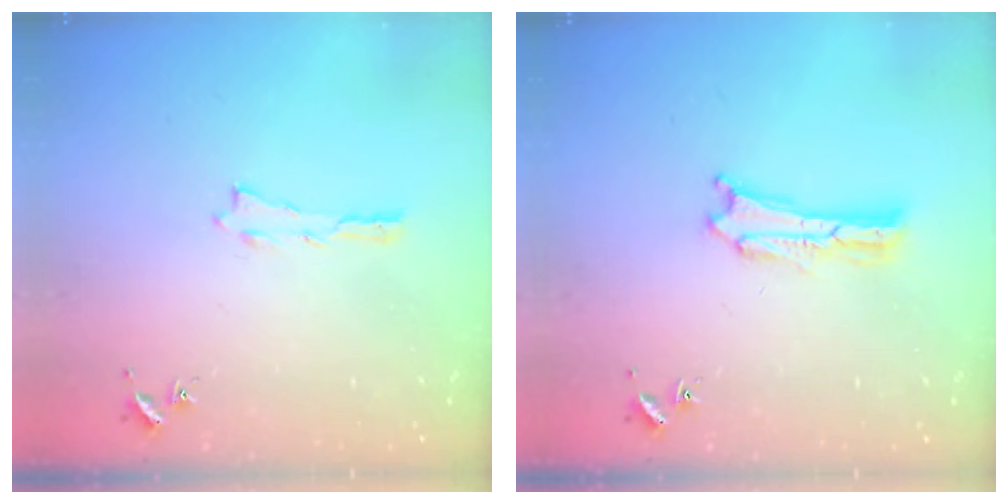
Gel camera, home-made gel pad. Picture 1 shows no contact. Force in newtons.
{"total": 1.2, "press": 1.2, "slide": 0.2}